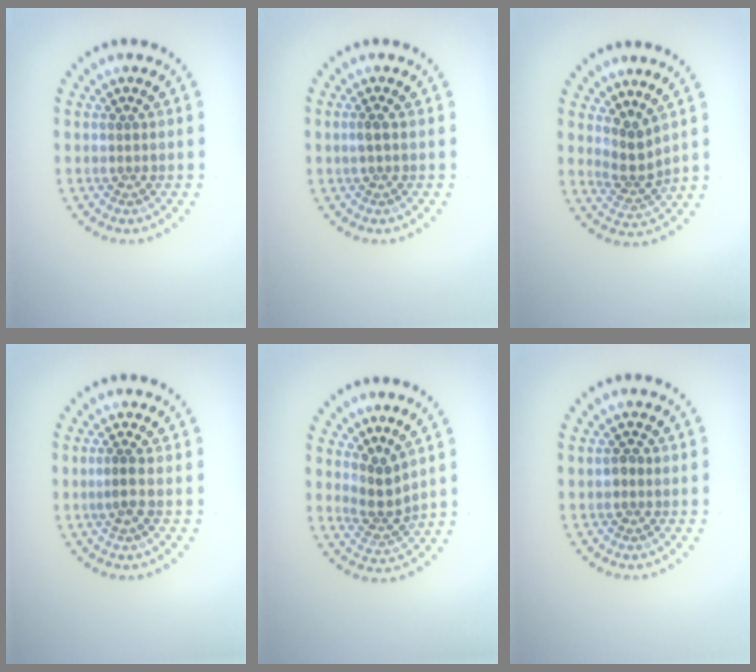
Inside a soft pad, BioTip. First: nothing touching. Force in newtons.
{"total": 0.8, "press": 0.7, "slide": 0.4}
{"total": 2.6, "press": 1.9, "slide": 1.7}
{"total": 1.1, "press": 0.9, "slide": 0.7}
{"total": 2.6, "press": 1.9, "slide": 1.7}
{"total": 0.8, "press": 0.8, "slide": 0.3}